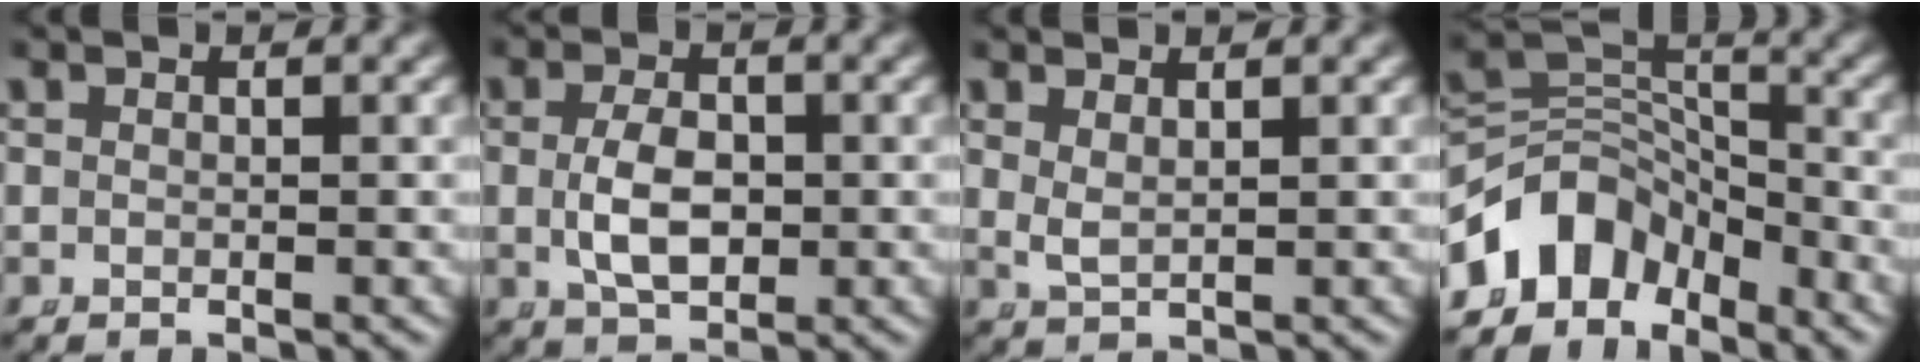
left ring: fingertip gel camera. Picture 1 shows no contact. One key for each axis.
{"total": 4.0, "fx": -0.4, "fy": 2.2, "fz": 3.3, "tx": -0.066, "ty": -0.014, "tz": 0.005}
{"total": 1.5, "fx": 1.0, "fy": 0.5, "fz": 1.0, "tx": -0.032, "ty": -0.013, "tz": 0.033}
{"total": 10.2, "fx": -3.8, "fy": 7.9, "fz": 5.0, "tx": -0.089, "ty": -0.016, "tz": -0.069}